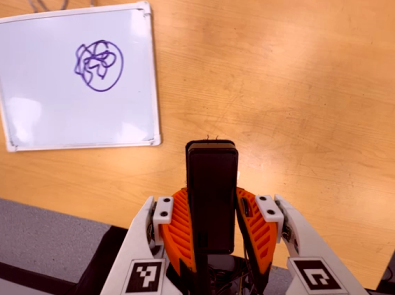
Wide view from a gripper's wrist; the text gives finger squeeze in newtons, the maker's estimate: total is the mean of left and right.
{"total": 4.4, "left": 3.1, "right": 5.8}